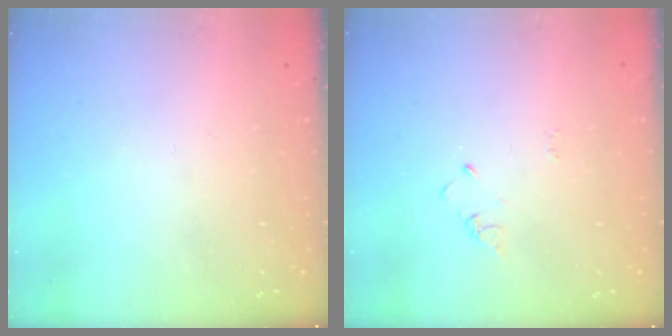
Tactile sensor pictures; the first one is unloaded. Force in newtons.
{"total": 2.4, "press": 2.4, "slide": 0.3}